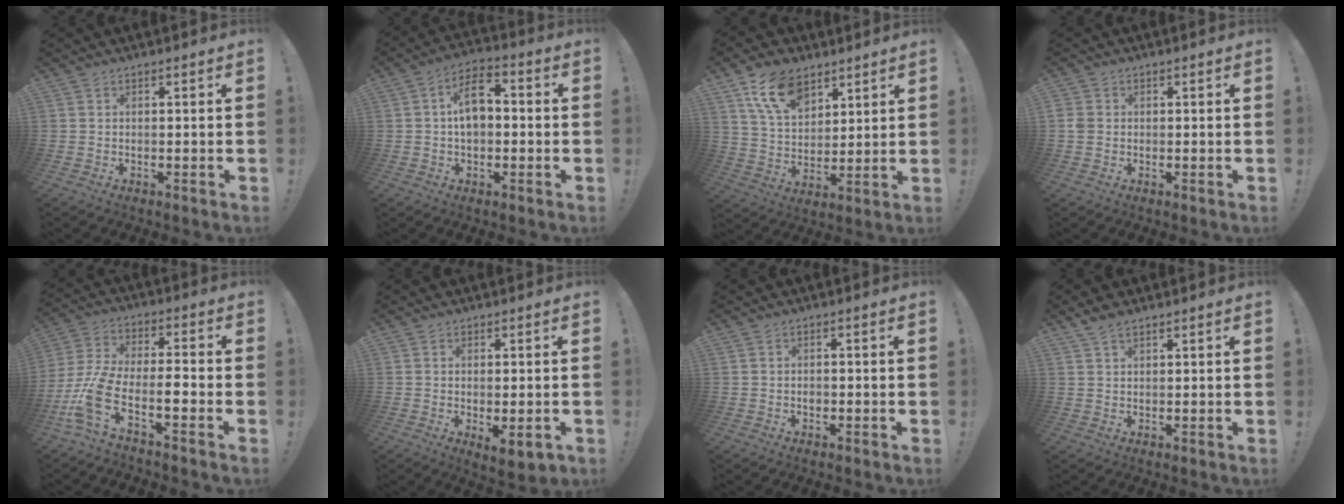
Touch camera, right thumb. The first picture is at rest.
{"total": 9.2, "force": [0.0, 5.8, 7.1], "torque": [-0.106, 0.017, 0.003]}
{"total": 13.7, "force": [8.5, 7.9, 7.2], "torque": [-0.132, -0.032, 0.163]}
{"total": 2.2, "force": [-0.1, 1.9, 1.1], "torque": [-0.019, 0.005, 0.001]}
{"total": 12.6, "force": [-5.5, 5.4, 10.0], "torque": [-0.217, 0.017, -0.096]}
{"total": 4.7, "force": [0.3, 1.2, 4.5], "torque": [-0.060, -0.014, 0.015]}
{"total": 1.2, "force": [-0.7, 0.7, 0.6], "torque": [-0.014, 0.004, -0.012]}
{"total": 3.3, "force": [2.5, 1.2, 1.8], "torque": [-0.029, -0.009, 0.046]}